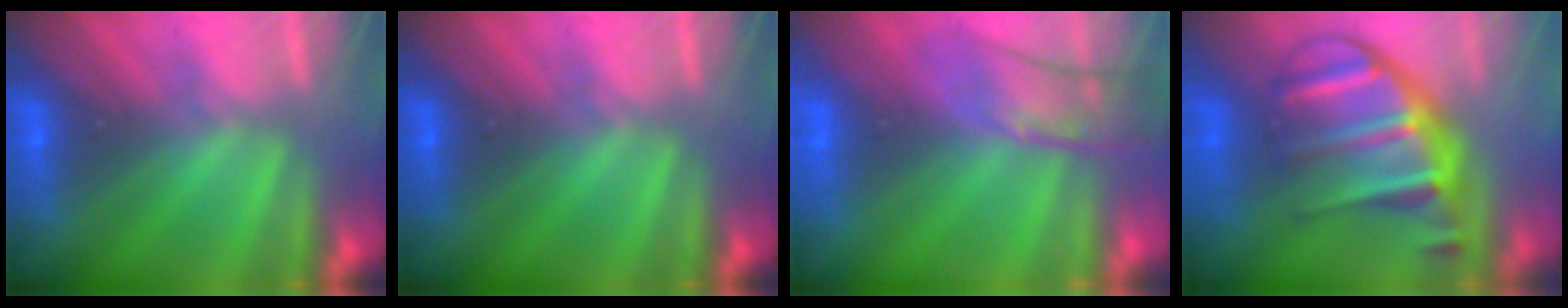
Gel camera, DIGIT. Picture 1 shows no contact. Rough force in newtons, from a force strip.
{"total": 0.0}
{"total": 3.4}
{"total": 9.3}